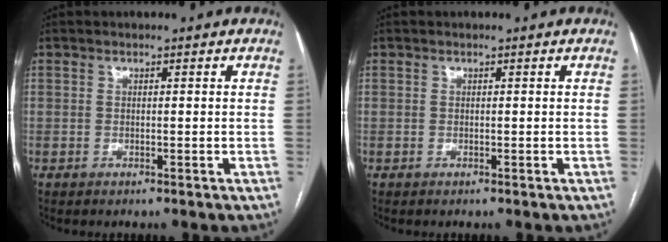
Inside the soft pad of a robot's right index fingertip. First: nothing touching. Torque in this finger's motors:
{"motor_torque": [0.00, 0.00, 0.02, 0.01]}